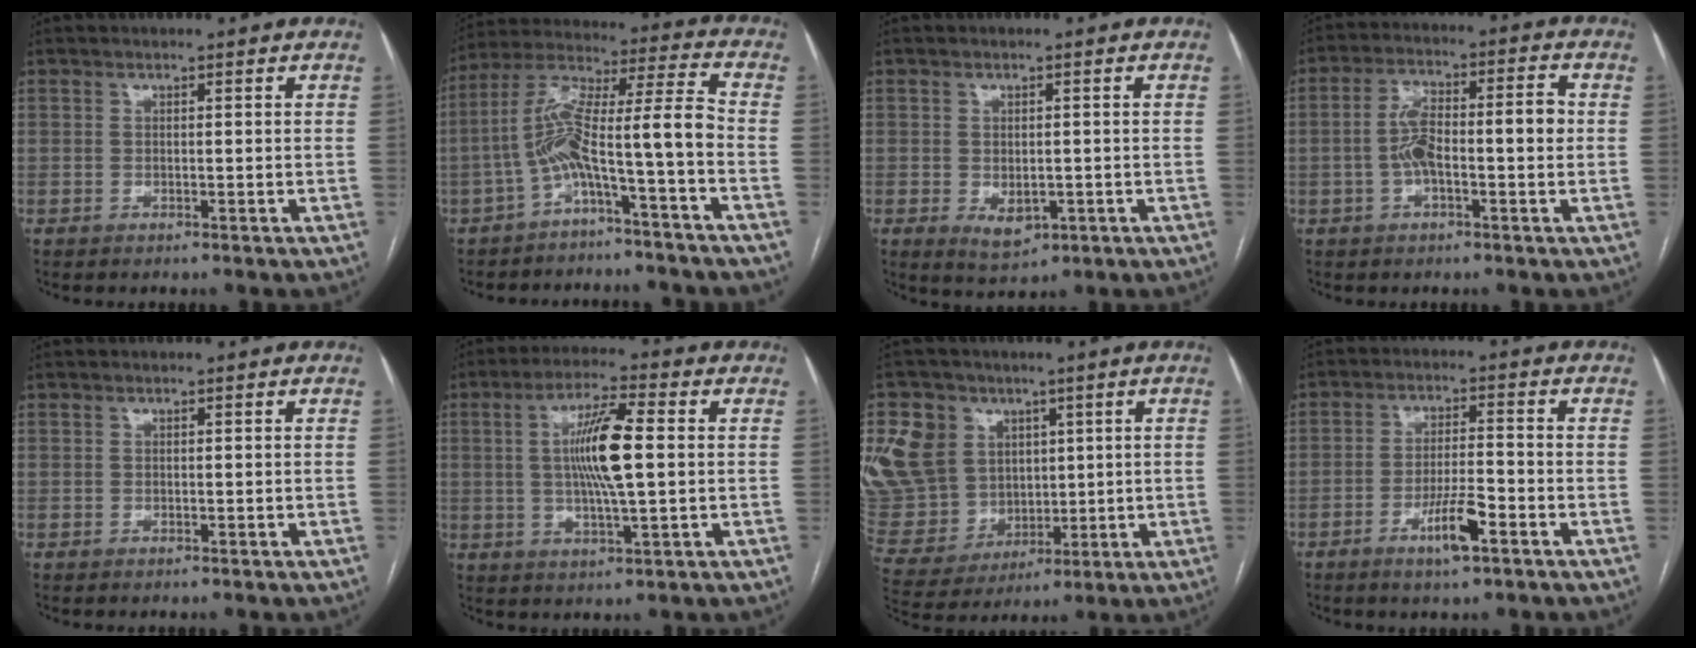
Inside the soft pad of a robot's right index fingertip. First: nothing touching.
{"total": 10.7, "force": [-3.9, 0.2, 10.0], "torque": [-0.190, 0.048, -0.070]}
{"total": 4.0, "force": [-1.1, 2.3, 3.1], "torque": [-0.048, -0.006, -0.003]}
{"total": 9.3, "force": [-0.5, 2.6, 8.9], "torque": [-0.163, 0.036, -0.008]}
{"total": 0.0}
{"total": 10.2, "force": [0.8, 1.1, 10.2], "torque": [-0.191, 0.003, 0.014]}
{"total": 17.6, "force": [5.9, 14.9, 7.3], "torque": [-0.192, 0.047, 0.137]}
{"total": 6.3, "force": [-3.3, 0.9, 5.3], "torque": [-0.100, -0.001, -0.054]}